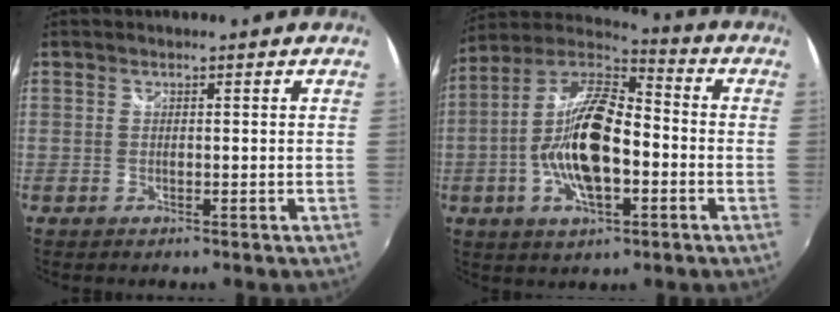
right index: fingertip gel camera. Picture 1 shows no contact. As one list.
[{"total": 16.3, "force": [-3.4, 6.5, 14.5], "torque": [-0.289, 0.004, -0.068]}]